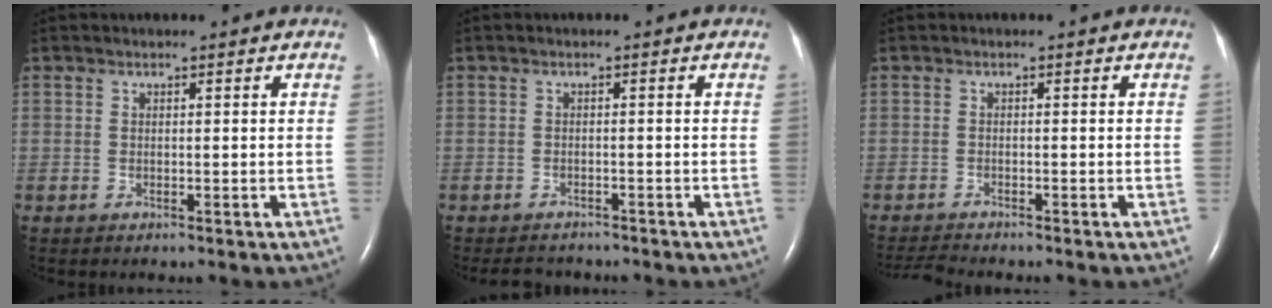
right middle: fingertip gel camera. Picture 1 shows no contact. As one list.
[{"total": 4.3, "force": [-4.0, 1.4, 0.8], "torque": [-0.011, -0.007, -0.056]}, {"total": 2.4, "force": [-2.3, -0.8, 0.1], "torque": [-0.011, -0.017, -0.044]}]